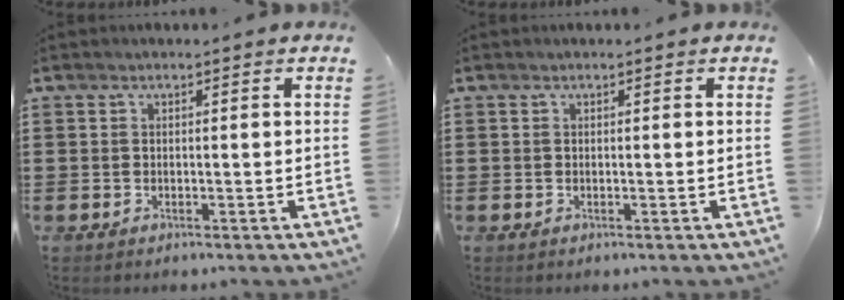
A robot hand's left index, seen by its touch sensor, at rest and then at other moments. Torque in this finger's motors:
{"motor_torque": [0.10, -0.02, 0.04, -0.01]}